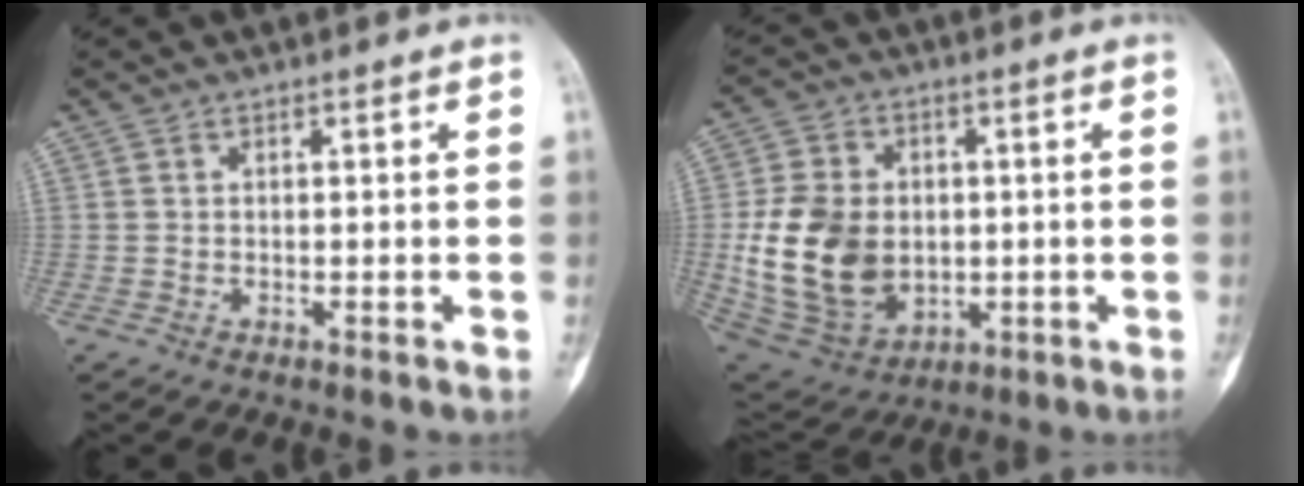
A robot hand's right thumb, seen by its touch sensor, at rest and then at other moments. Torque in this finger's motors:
{"motor_torque": [2.13, 2.37, 0.98, -0.75, 0.58]}